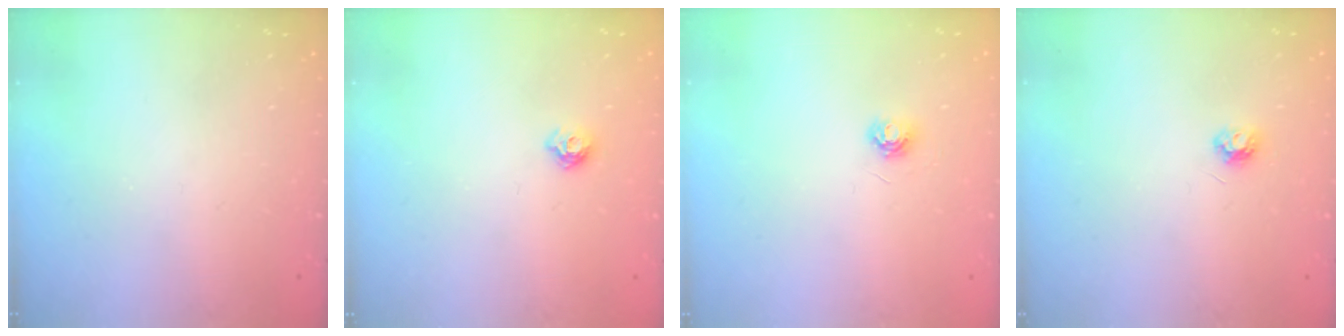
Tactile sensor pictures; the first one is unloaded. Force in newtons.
{"total": 5.6, "press": 5.6, "slide": 0.9}
{"total": 4.5, "press": 4.5, "slide": 0.5}
{"total": 3.8, "press": 3.8, "slide": 0.5}